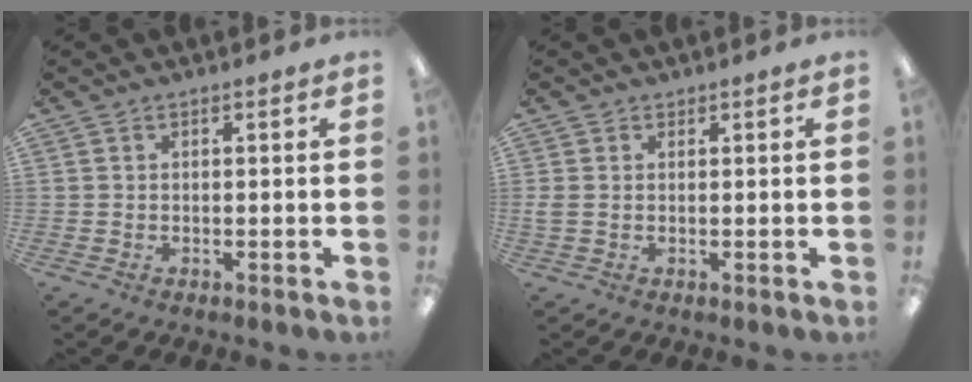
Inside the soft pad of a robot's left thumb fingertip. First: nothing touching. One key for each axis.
{"total": 1.5, "fx": 0.5, "fy": 1.1, "fz": 1.0, "tx": -0.020, "ty": 0.003, "tz": 0.009}